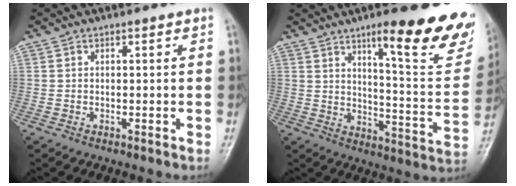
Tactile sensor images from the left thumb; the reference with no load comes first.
{"total": 22.0, "force": [13.6, 4.6, 16.7], "torque": [-0.179, -0.077, 0.188]}